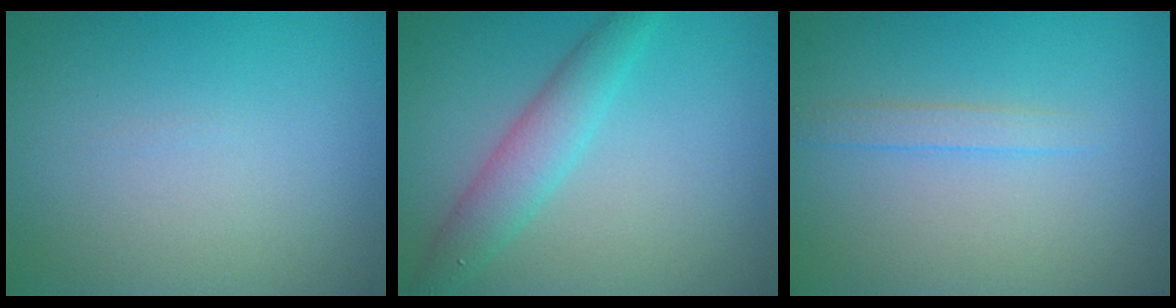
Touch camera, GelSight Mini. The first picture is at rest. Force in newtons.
{"total": 3.0, "press": 3.0, "slide": 0.1}
{"total": 1.2, "press": 1.2, "slide": 0.1}